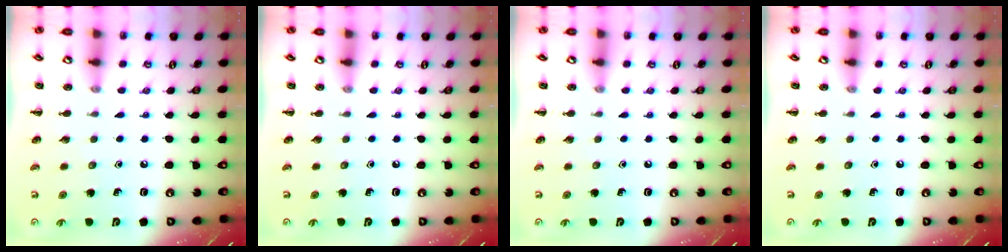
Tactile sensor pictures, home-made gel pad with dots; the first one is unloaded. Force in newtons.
{"total": 0.0}
{"total": 0.0}
{"total": 0.0}